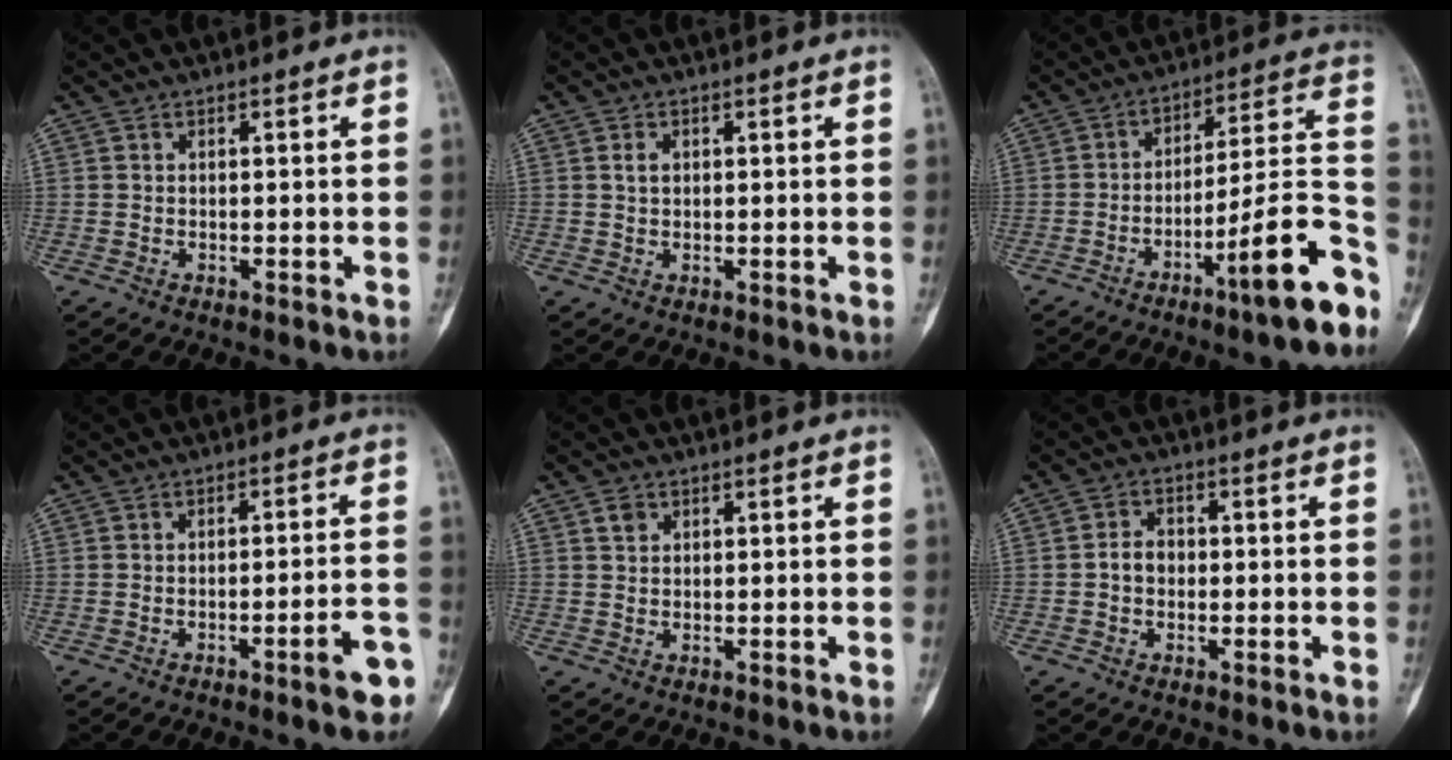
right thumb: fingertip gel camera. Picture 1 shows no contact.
{"total": 1.6, "force": [0.4, 1.1, 1.1], "torque": [-0.015, 0.002, 0.008]}
{"total": 16.9, "force": [-8.6, 2.3, 14.3], "torque": [-0.188, 0.065, -0.129]}
{"total": 5.8, "force": [-3.2, 0.9, 4.8], "torque": [-0.059, 0.026, -0.040]}
{"total": 1.7, "force": [0.9, 1.3, 0.7], "torque": [-0.004, -0.001, 0.013]}
{"total": 3.3, "force": [-0.4, 2.6, 2.1], "torque": [-0.026, 0.013, -0.014]}